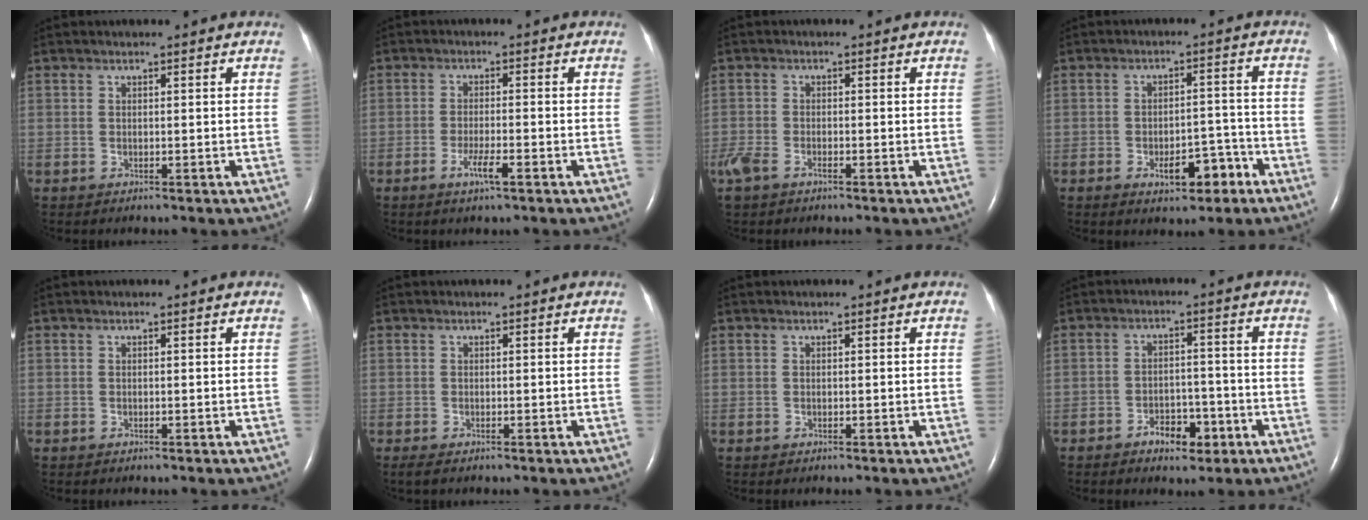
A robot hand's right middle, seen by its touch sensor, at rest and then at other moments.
{"total": 3.4, "force": [-1.8, 0.2, 2.8], "torque": [-0.057, -0.004, -0.033]}
{"total": 4.6, "force": [-2.9, 2.1, 2.8], "torque": [-0.068, -0.008, -0.056]}
{"total": 6.0, "force": [-3.4, 2.6, 4.2], "torque": [-0.055, 0.011, -0.044]}
{"total": 0.0}
{"total": 1.1, "force": [-0.8, 0.3, 0.7], "torque": [-0.019, -0.005, -0.013]}
{"total": 0.0}
{"total": 5.1, "force": [-2.9, 2.6, 3.2], "torque": [-0.049, 0.008, -0.042]}